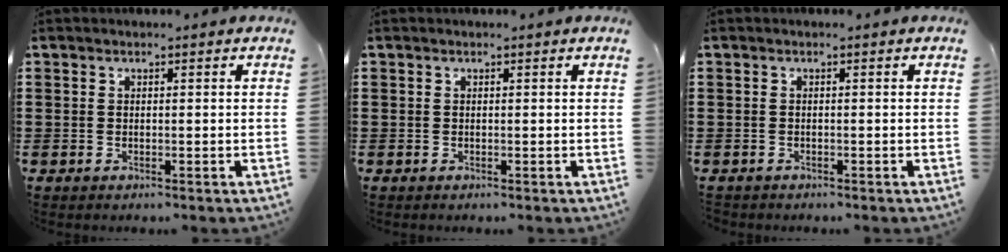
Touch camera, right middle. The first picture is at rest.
{"total": 0.0}
{"total": 0.6, "force": [-0.6, 0.2, -0.1], "torque": [0.000, 0.002, -0.013]}